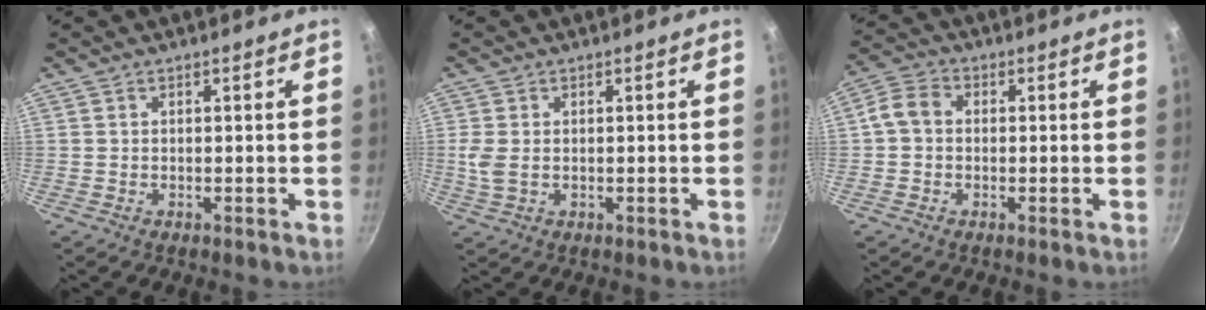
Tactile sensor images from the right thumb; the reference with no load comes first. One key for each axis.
{"total": 3.2, "fx": 0.1, "fy": 1.9, "fz": 2.6, "tx": -0.072, "ty": 0.002, "tz": 0.005}
{"total": 5.3, "fx": 0.1, "fy": 4.2, "fz": 3.2, "tx": -0.056, "ty": 0.018, "tz": -0.007}